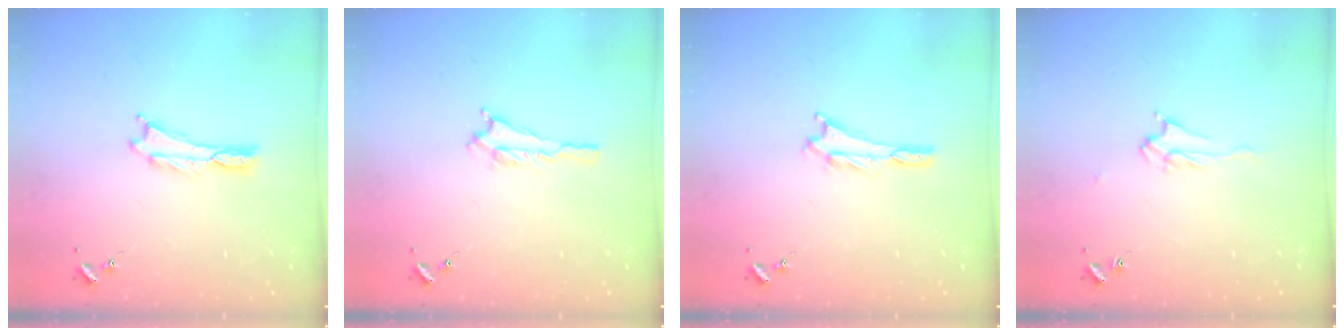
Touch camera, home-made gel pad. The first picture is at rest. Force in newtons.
{"total": 1.4, "press": 1.4, "slide": 0.2}
{"total": 0.7, "press": 0.7, "slide": 0.2}
{"total": 2.5, "press": 2.4, "slide": 0.4}